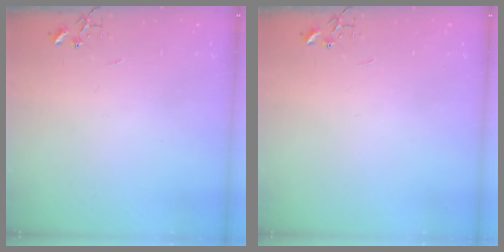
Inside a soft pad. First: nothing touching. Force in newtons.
{"total": 0.0}